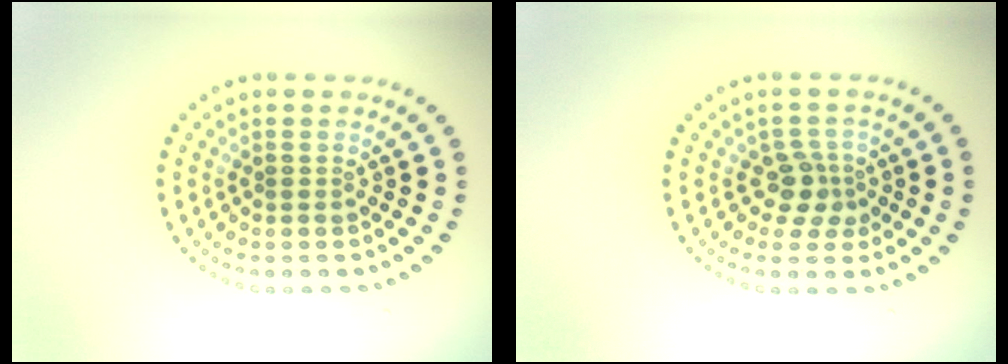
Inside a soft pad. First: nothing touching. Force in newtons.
{"total": 2.3, "press": 1.8, "slide": 1.4}